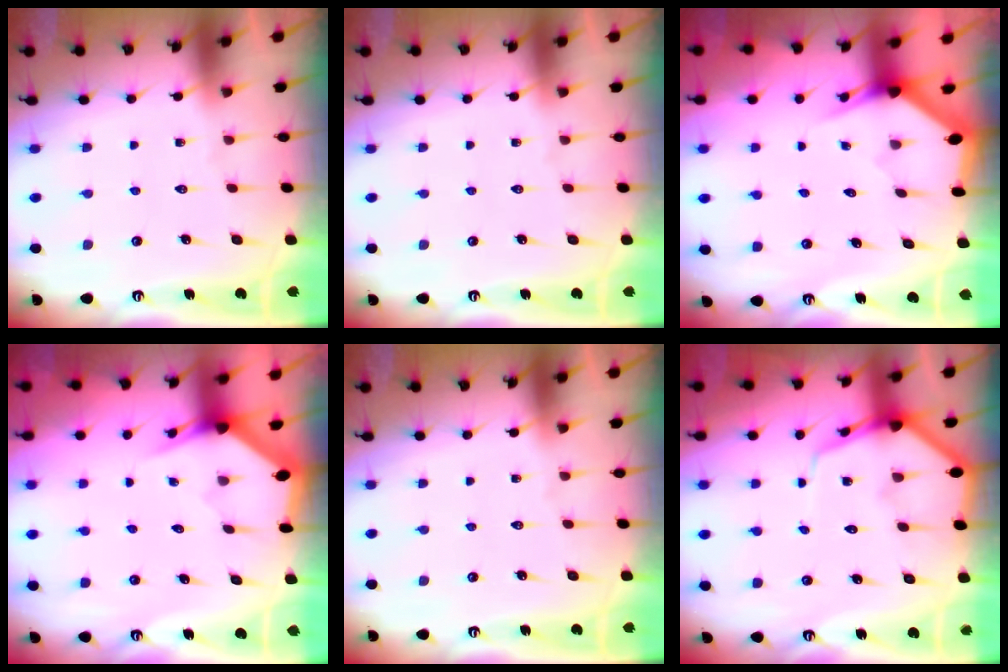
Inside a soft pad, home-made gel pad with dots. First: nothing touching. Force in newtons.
{"total": 0.0}
{"total": 2.9, "press": 2.9, "slide": 0.1}
{"total": 3.2, "press": 3.2, "slide": 0.0}
{"total": 0.0}
{"total": 7.3, "press": 7.3, "slide": 0.7}